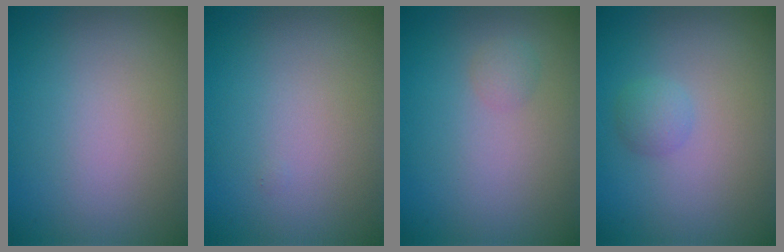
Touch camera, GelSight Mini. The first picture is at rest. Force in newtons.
{"total": 0.0}
{"total": 1.0, "press": 1.0, "slide": 0.0}
{"total": 1.3, "press": 1.3, "slide": 0.0}